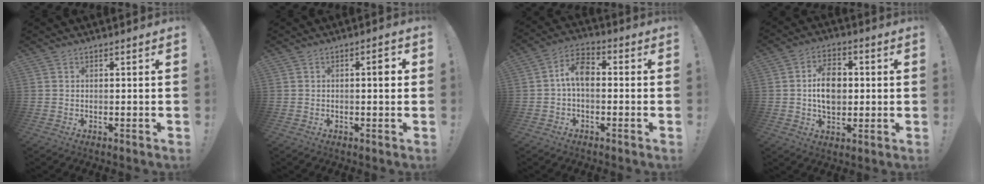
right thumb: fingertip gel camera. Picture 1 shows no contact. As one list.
[{"total": 2.9, "force": [0.2, 0.8, 2.8], "torque": [-0.030, 0.001, -0.005]}, {"total": 8.1, "force": [-0.2, 4.4, 6.7], "torque": [-0.118, 0.013, -0.001]}, {"total": 11.0, "force": [0.2, 7.9, 7.7], "torque": [-0.121, 0.011, 0.006]}]